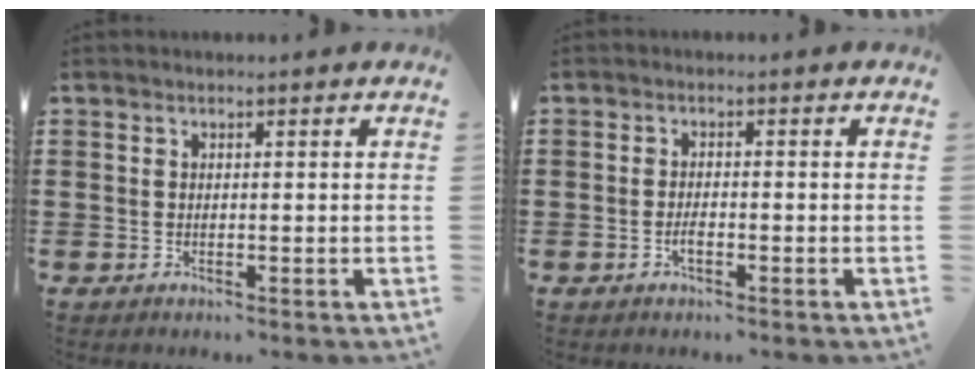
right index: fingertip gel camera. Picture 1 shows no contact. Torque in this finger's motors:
{"motor_torque": [0.95, 1.19, 0.30, 0.02]}